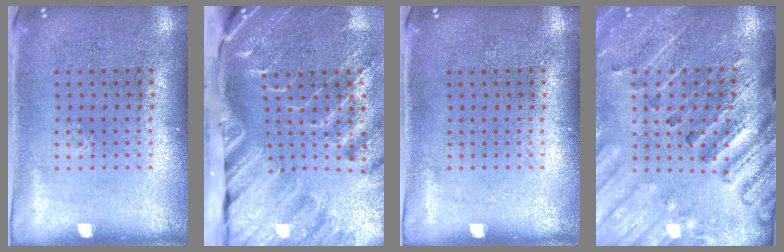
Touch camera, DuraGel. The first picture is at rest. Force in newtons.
{"total": 4.6, "press": 3.4, "slide": 3.1}
{"total": 0.0}
{"total": 2.7, "press": 2.7, "slide": 0.3}